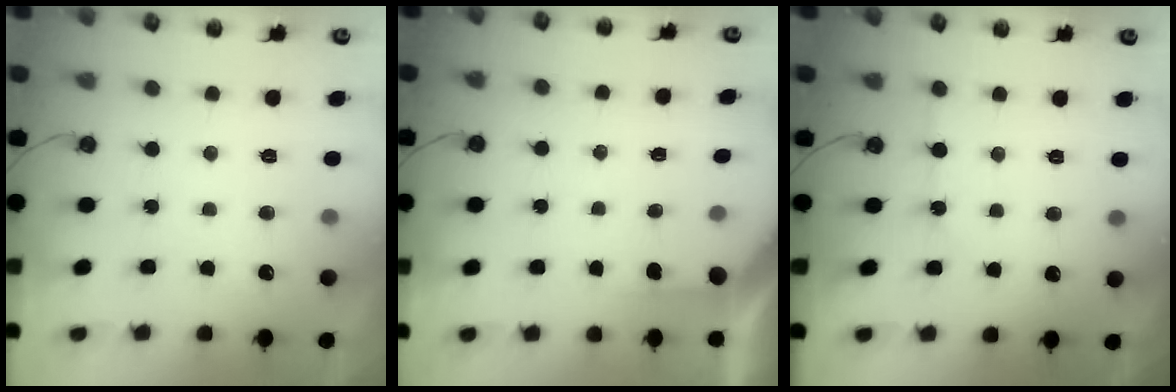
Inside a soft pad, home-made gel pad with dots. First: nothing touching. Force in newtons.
{"total": 2.0, "press": 2.0, "slide": 0.2}
{"total": 2.1, "press": 2.0, "slide": 0.4}